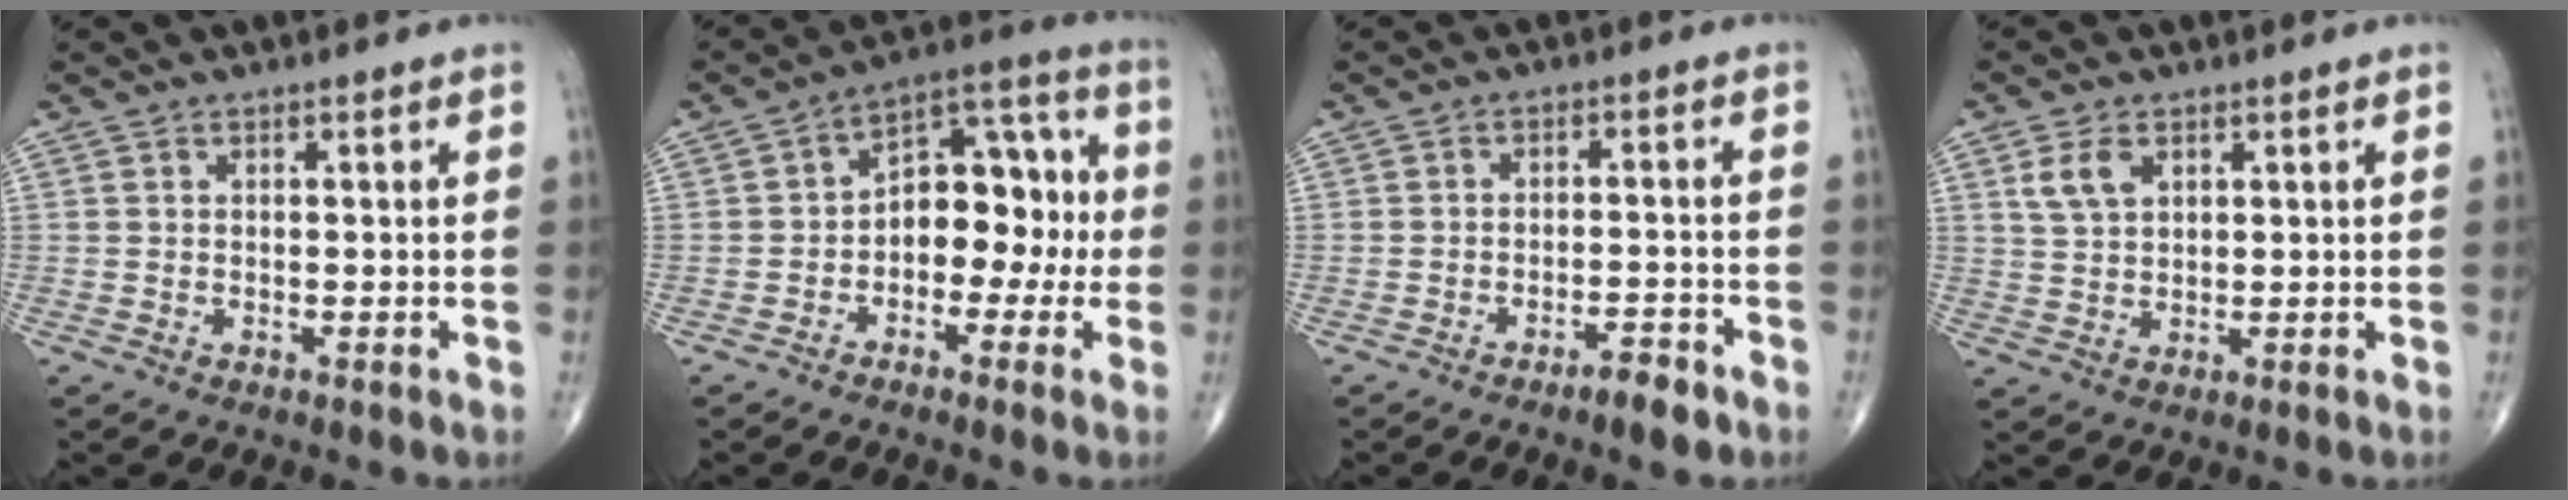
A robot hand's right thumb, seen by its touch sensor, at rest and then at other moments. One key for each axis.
{"total": 12.2, "fx": -1.5, "fy": 7.9, "fz": 9.2, "tx": -0.092, "ty": 0.049, "tz": -0.038}
{"total": 4.2, "fx": -3.1, "fy": 0.9, "fz": 2.6, "tx": -0.038, "ty": 0.019, "tz": -0.048}
{"total": 4.9, "fx": 2.1, "fy": 3.0, "fz": 3.2, "tx": -0.057, "ty": -0.002, "tz": 0.046}